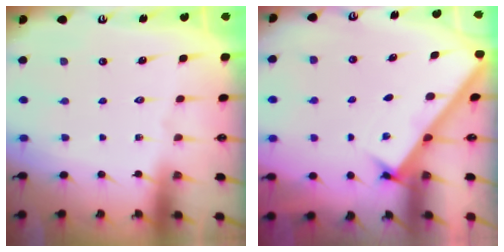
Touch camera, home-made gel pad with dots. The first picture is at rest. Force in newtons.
{"total": 2.9, "press": 2.8, "slide": 0.3}